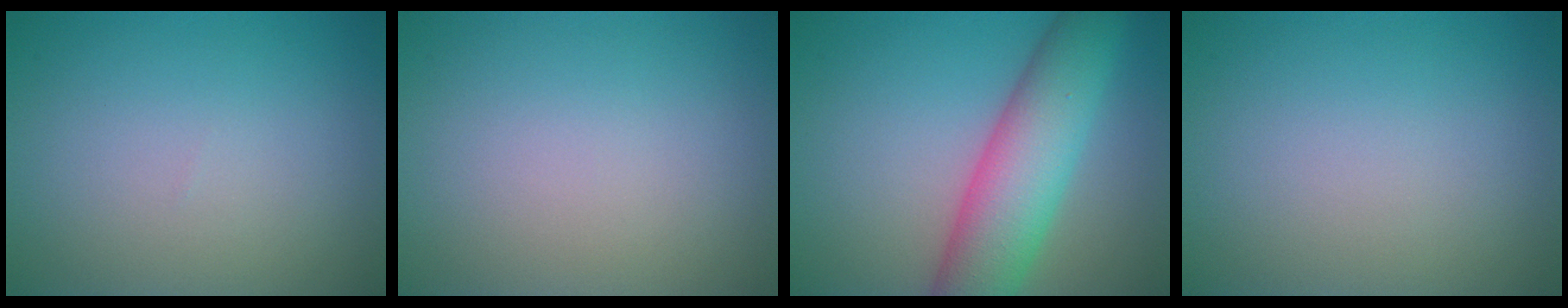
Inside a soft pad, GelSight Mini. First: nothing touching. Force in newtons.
{"total": 0.0}
{"total": 8.3, "press": 8.3, "slide": 0.3}
{"total": 0.0}